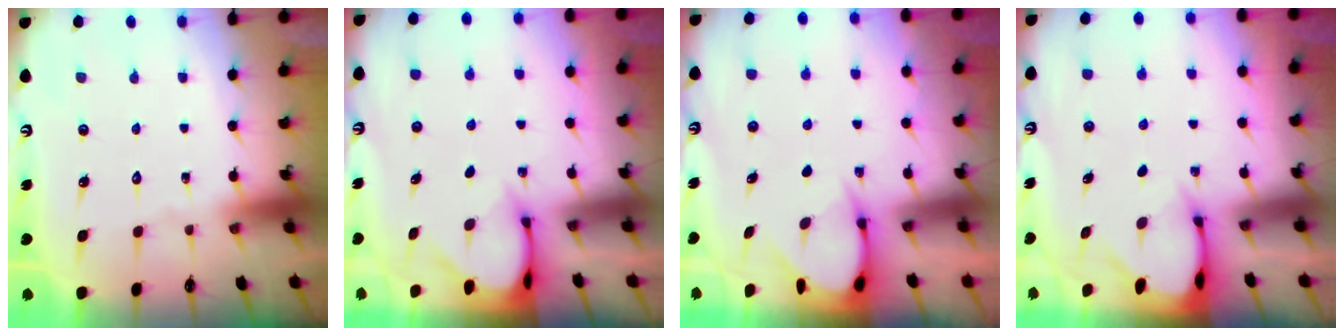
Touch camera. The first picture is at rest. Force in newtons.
{"total": 2.9, "press": 2.9, "slide": 0.3}
{"total": 3.9, "press": 3.9, "slide": 0.3}
{"total": 2.4, "press": 2.4, "slide": 0.1}